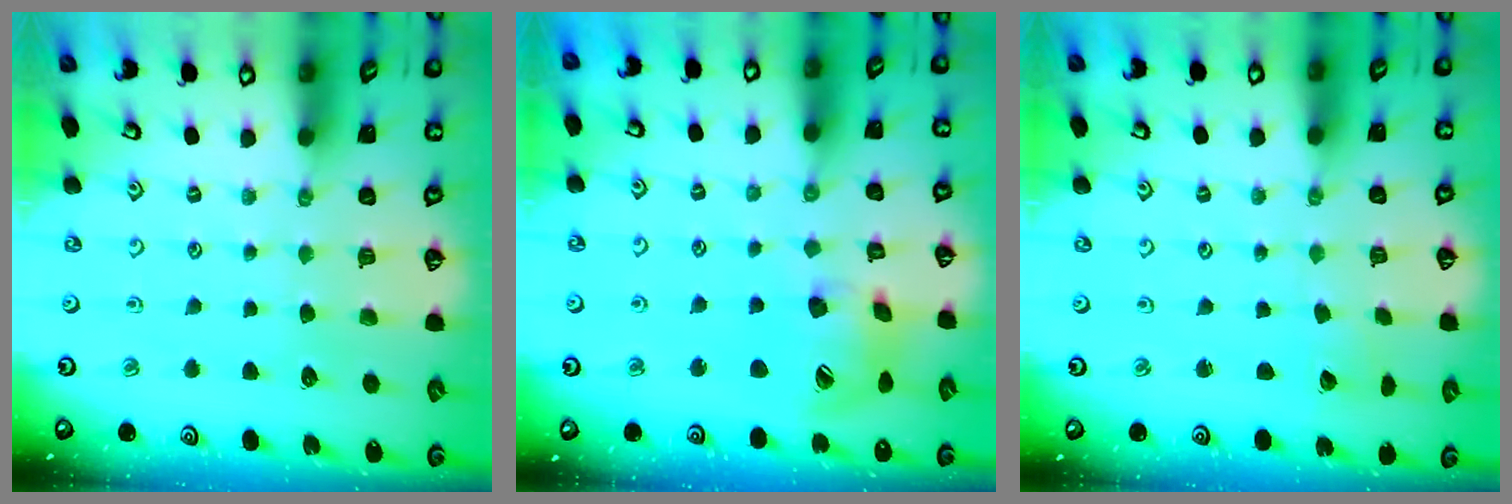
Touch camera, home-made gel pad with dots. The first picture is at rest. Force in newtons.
{"total": 14.8, "press": 14.7, "slide": 2.2}
{"total": 1.6, "press": 1.6, "slide": 0.0}